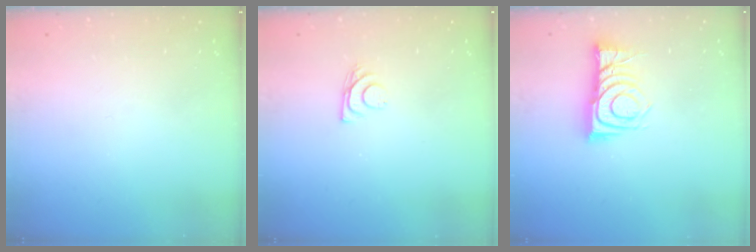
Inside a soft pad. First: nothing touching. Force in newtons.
{"total": 7.2, "press": 7.2, "slide": 0.6}
{"total": 9.9, "press": 9.9, "slide": 0.4}